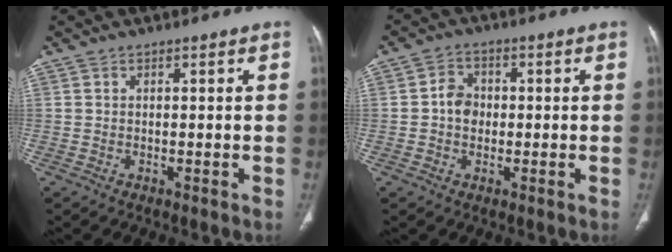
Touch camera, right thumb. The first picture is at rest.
{"total": 4.6, "force": [-0.2, 3.8, 2.5], "torque": [-0.024, 0.011, -0.012]}